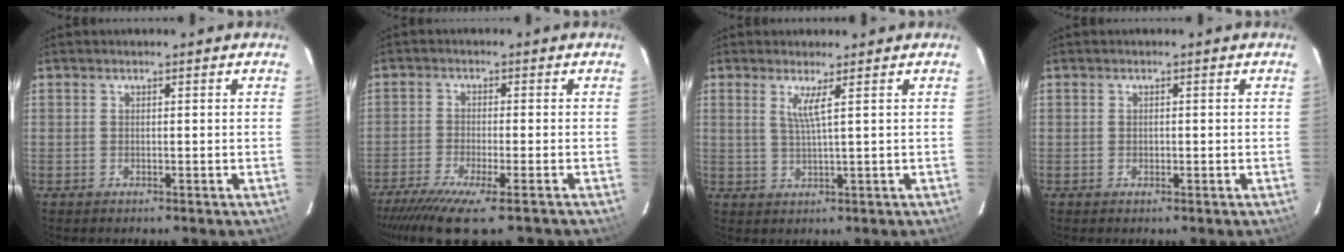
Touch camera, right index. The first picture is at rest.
{"total": 12.2, "force": [-9.5, 1.6, 7.5], "torque": [-0.161, -0.042, -0.160]}
{"total": 2.9, "force": [1.4, -0.7, 2.4], "torque": [-0.046, -0.009, 0.026]}
{"total": 0.7, "force": [-0.1, 0.5, 0.4], "torque": [-0.006, 0.002, -0.001]}